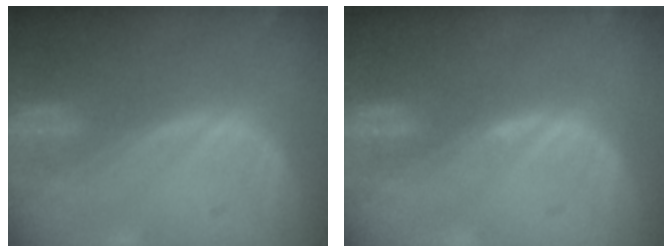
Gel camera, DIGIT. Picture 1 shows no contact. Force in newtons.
{"total": 0.6, "press": 0.4, "slide": 0.5}